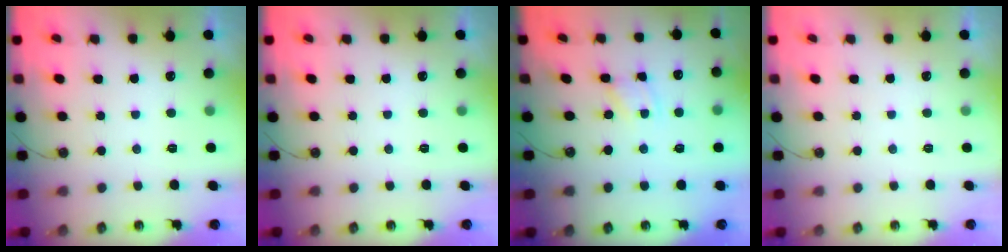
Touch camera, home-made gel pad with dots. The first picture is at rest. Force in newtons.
{"total": 0.0}
{"total": 1.2, "press": 1.2, "slide": 0.2}
{"total": 0.0}